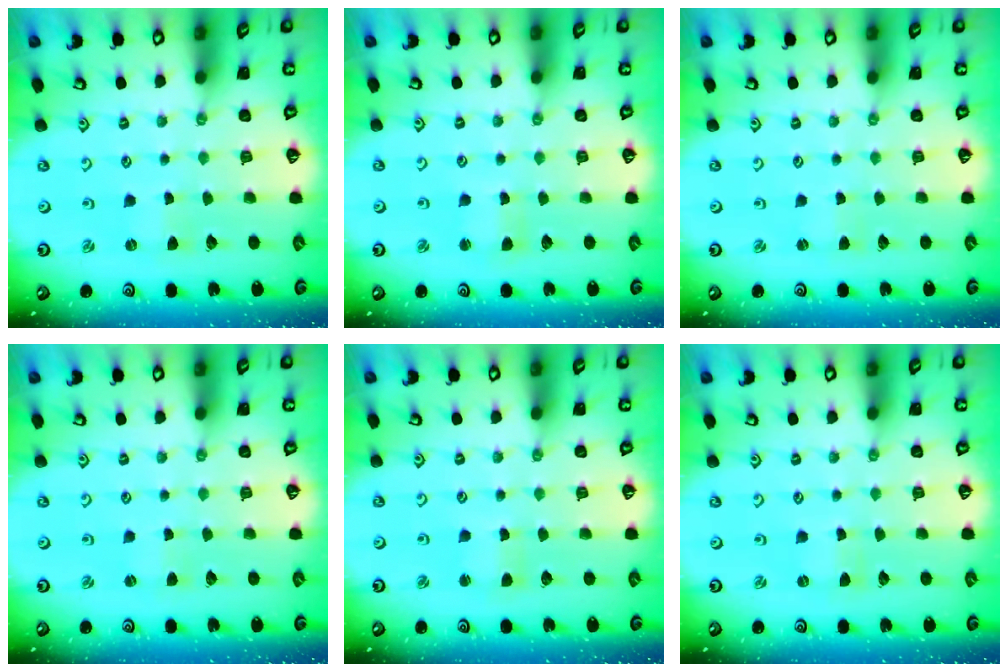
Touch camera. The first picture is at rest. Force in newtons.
{"total": 2.0, "press": 2.0, "slide": 0.3}
{"total": 1.3, "press": 1.3, "slide": 0.2}
{"total": 1.4, "press": 1.4, "slide": 0.3}
{"total": 1.8, "press": 1.7, "slide": 0.4}
{"total": 0.0}